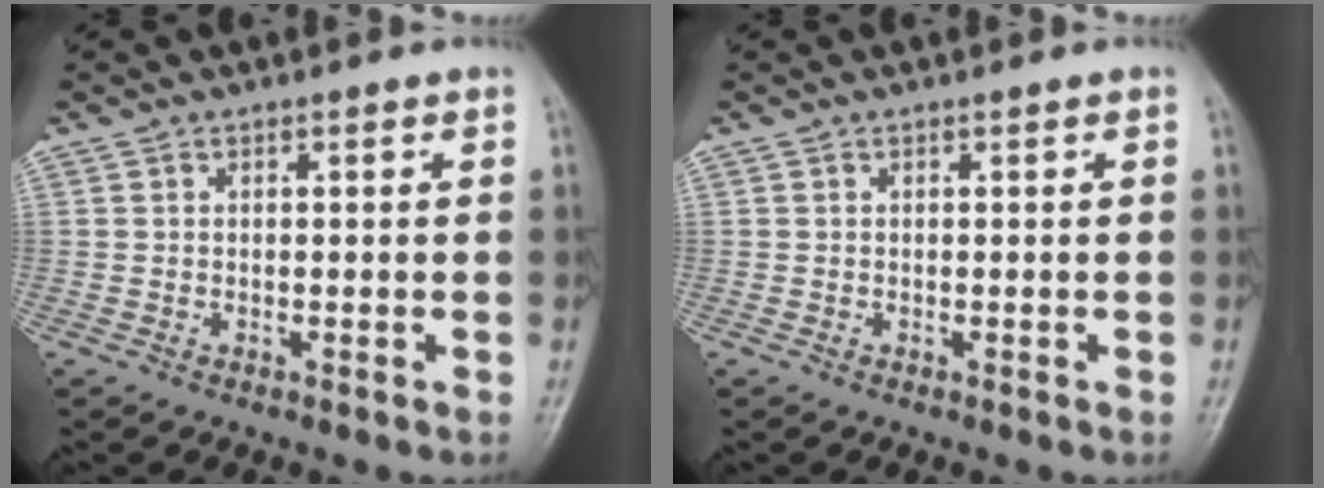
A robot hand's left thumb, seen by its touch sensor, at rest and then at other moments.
{"total": 0.0}